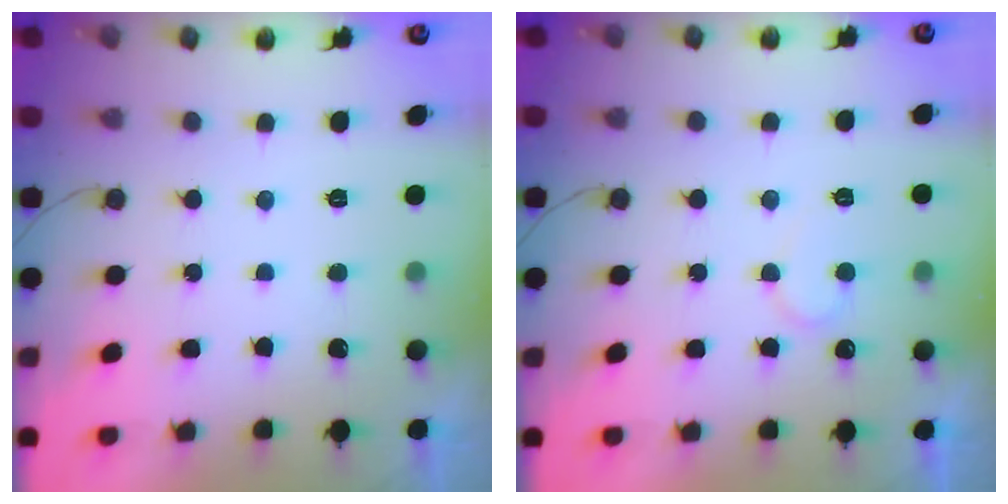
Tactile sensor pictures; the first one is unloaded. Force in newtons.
{"total": 6.9, "press": 6.8, "slide": 0.4}